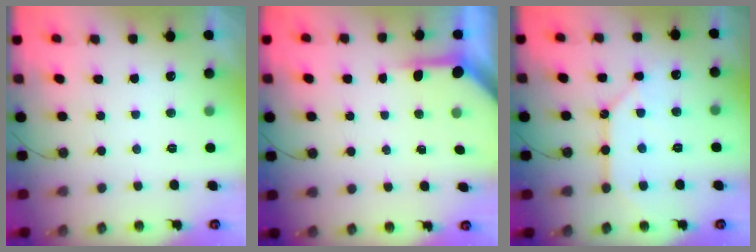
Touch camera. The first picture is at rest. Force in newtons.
{"total": 3.9, "press": 3.8, "slide": 0.3}
{"total": 10.9, "press": 10.8, "slide": 1.2}